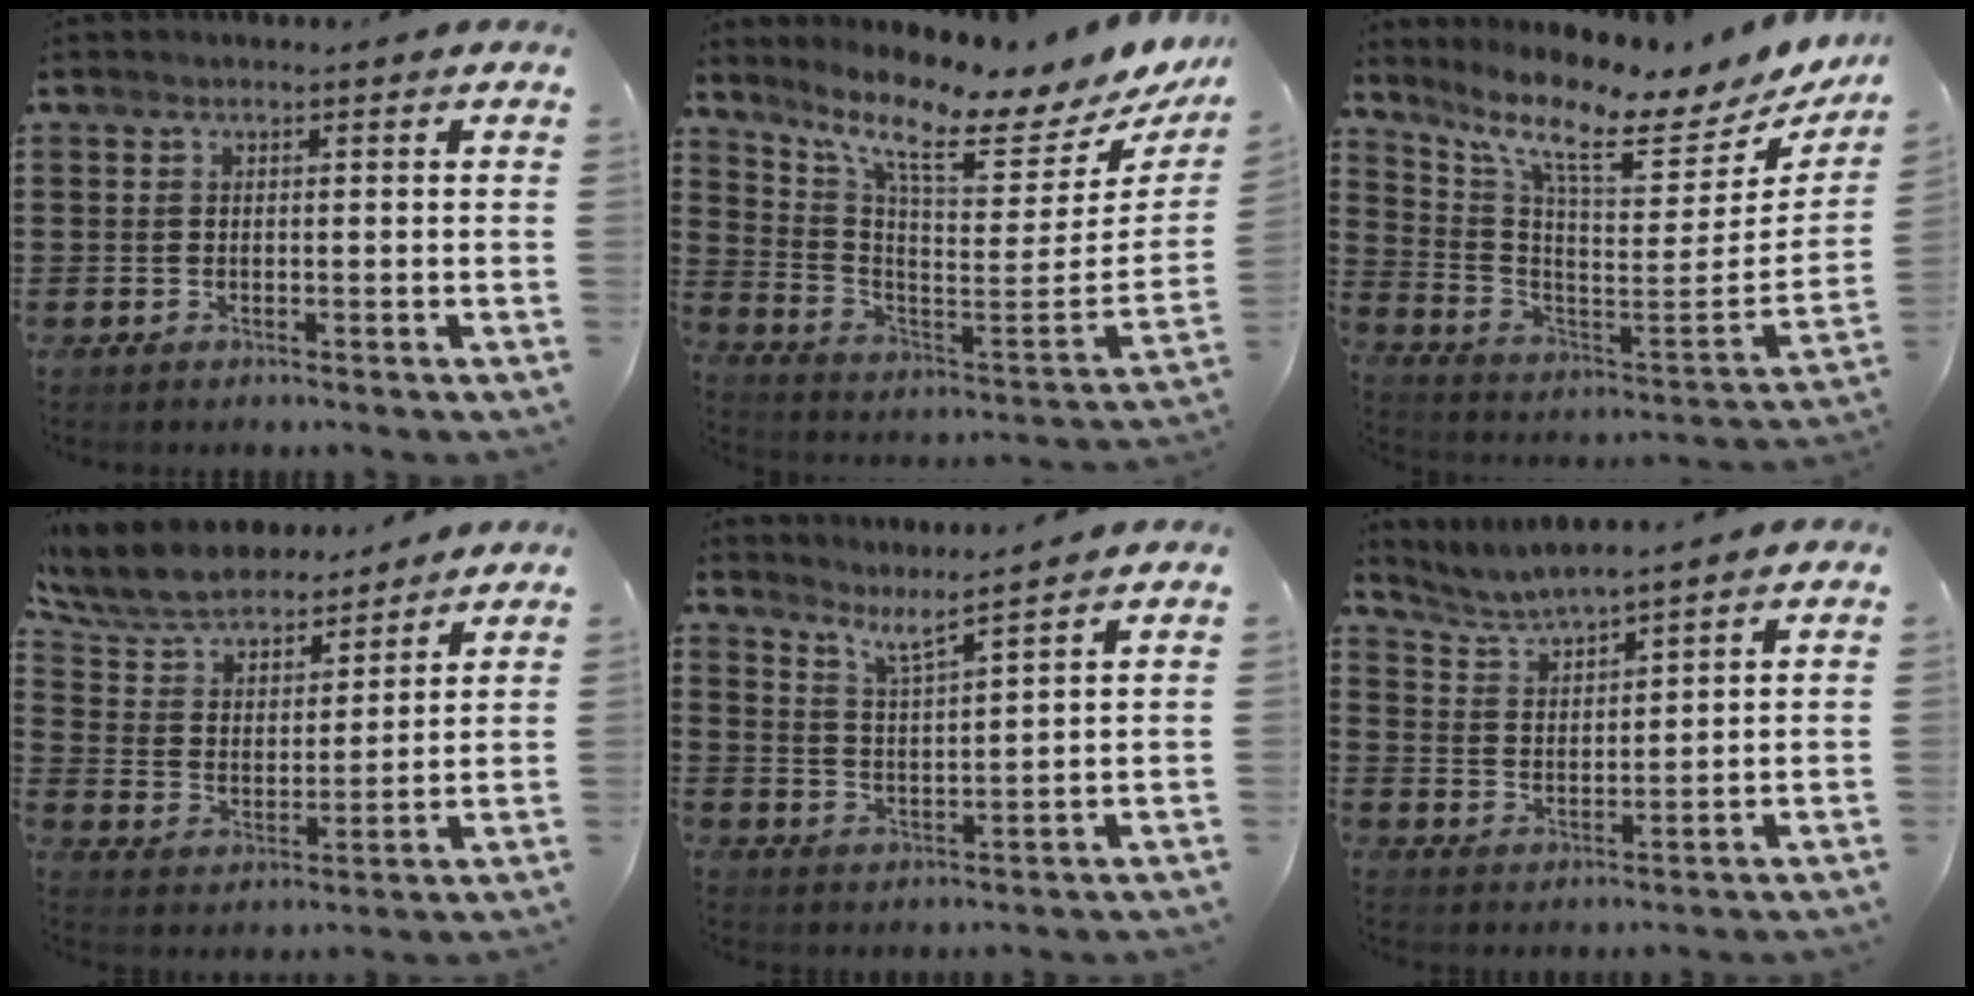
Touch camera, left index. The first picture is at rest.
{"total": 8.4, "force": [6.1, 1.2, 5.7], "torque": [-0.126, -0.059, 0.092]}
{"total": 9.1, "force": [6.7, 1.2, 5.9], "torque": [-0.140, -0.062, 0.105]}
{"total": 7.0, "force": [6.5, 1.7, 1.9], "torque": [-0.071, -0.038, 0.112]}
{"total": 4.8, "force": [4.1, -0.4, 2.5], "torque": [-0.064, -0.023, 0.070]}
{"total": 3.9, "force": [3.8, -0.2, 0.7], "torque": [-0.031, -0.017, 0.065]}